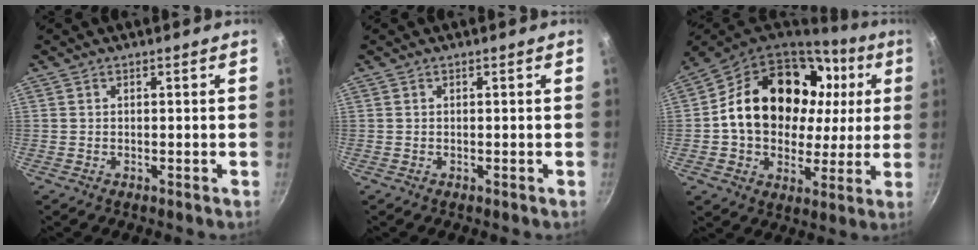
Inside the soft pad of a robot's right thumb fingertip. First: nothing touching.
{"total": 0.0}
{"total": 25.8, "force": [5.4, 18.9, 16.8], "torque": [-0.265, 0.026, 0.093]}